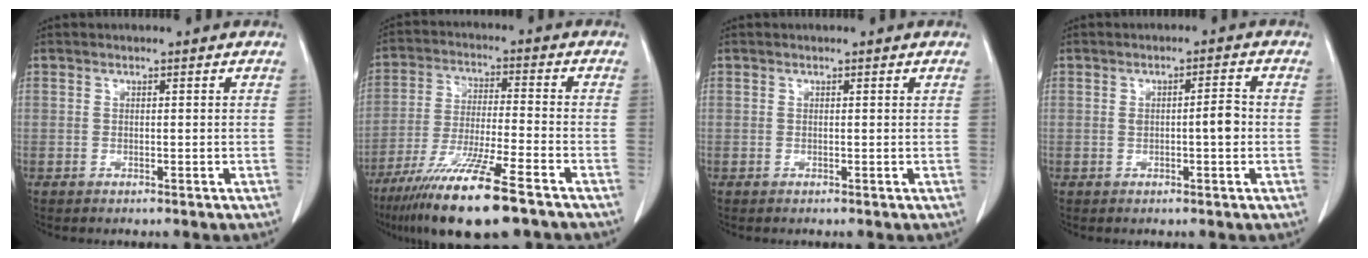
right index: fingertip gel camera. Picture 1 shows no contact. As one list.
[{"total": 15.2, "force": [-10.3, 0.9, 11.2], "torque": [-0.212, -0.044, -0.181]}, {"total": 0.0}, {"total": 3.3, "force": [-0.2, 0.7, 3.2], "torque": [-0.053, 0.006, -0.002]}]